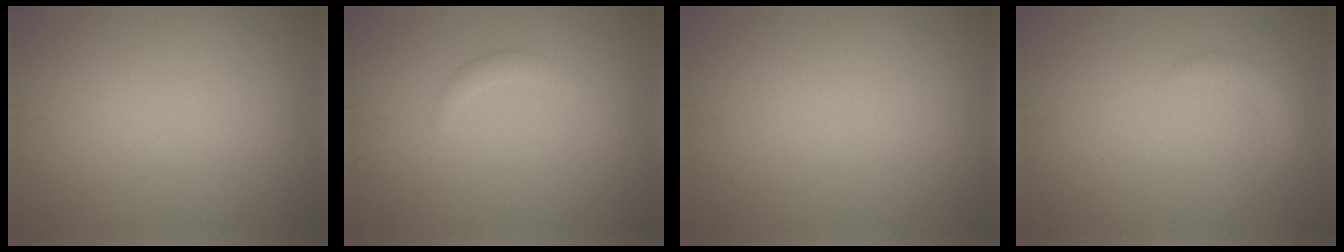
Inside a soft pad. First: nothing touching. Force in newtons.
{"total": 1.1, "press": 1.1, "slide": 0.1}
{"total": 0.0}
{"total": 1.6, "press": 1.6, "slide": 0.1}